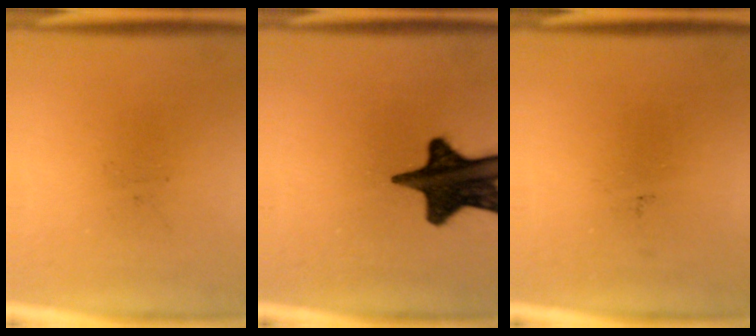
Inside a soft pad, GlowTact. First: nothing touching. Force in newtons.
{"total": 17.1}
{"total": 0.0}